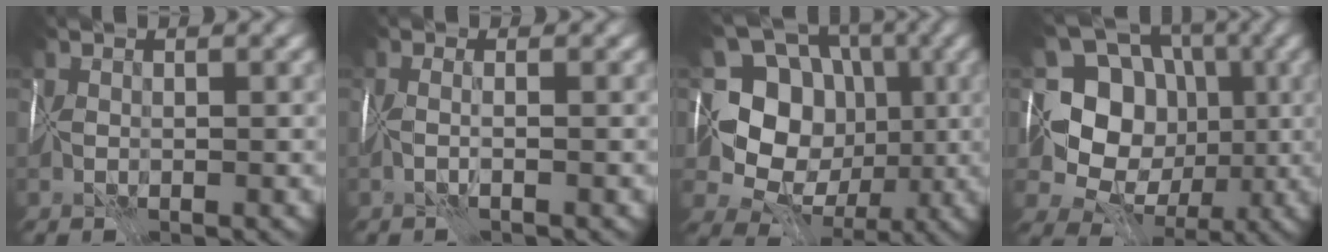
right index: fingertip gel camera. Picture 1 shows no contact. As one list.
[{"total": 1.0, "force": [-0.4, -0.2, 0.9], "torque": [-0.003, -0.005, -0.009]}, {"total": 10.6, "force": [0.7, 9.4, 4.8], "torque": [-0.073, 0.008, -0.010]}, {"total": 10.6, "force": [0.6, 9.4, 4.8], "torque": [-0.074, 0.009, -0.012]}]